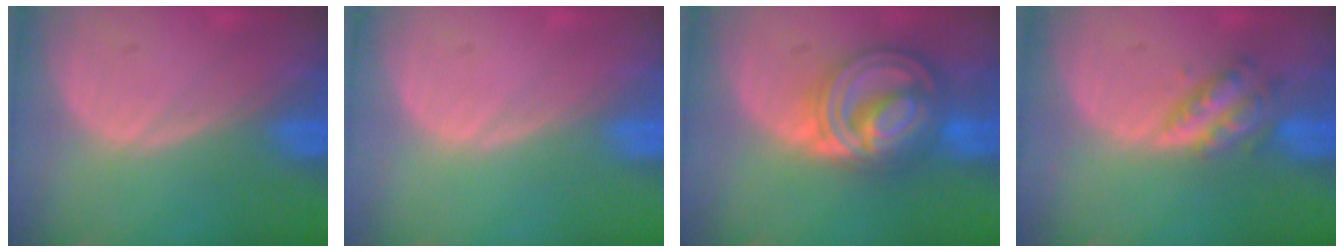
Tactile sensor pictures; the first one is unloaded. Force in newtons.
{"total": 0.5, "press": 0.0, "slide": 0.5}
{"total": 9.2, "press": 9.2, "slide": 0.6}
{"total": 4.6, "press": 4.6, "slide": 0.5}